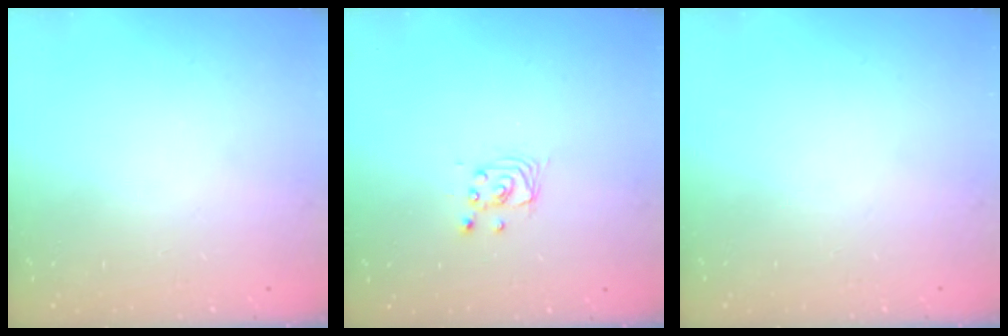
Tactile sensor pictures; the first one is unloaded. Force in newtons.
{"total": 2.9, "press": 2.9, "slide": 0.2}
{"total": 0.0}